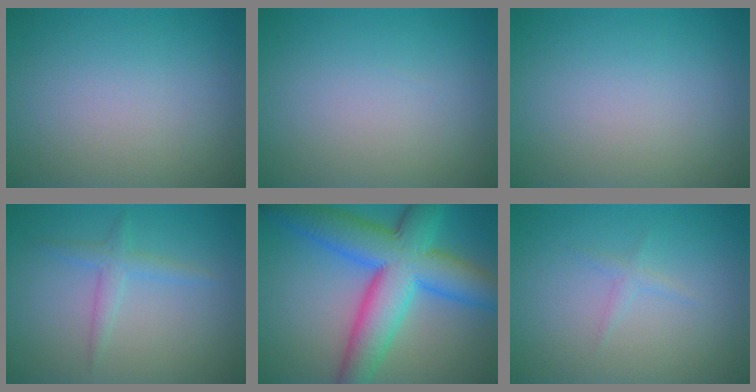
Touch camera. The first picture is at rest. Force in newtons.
{"total": 0.0}
{"total": 0.0}
{"total": 1.9, "press": 1.9, "slide": 0.1}
{"total": 11.5, "press": 11.5, "slide": 0.3}
{"total": 0.9, "press": 0.9, "slide": 0.1}